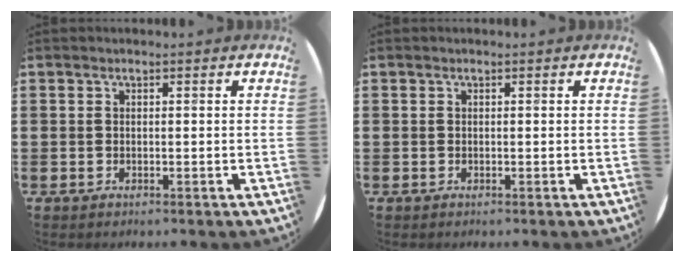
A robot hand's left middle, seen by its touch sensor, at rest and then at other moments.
{"total": 0.0}